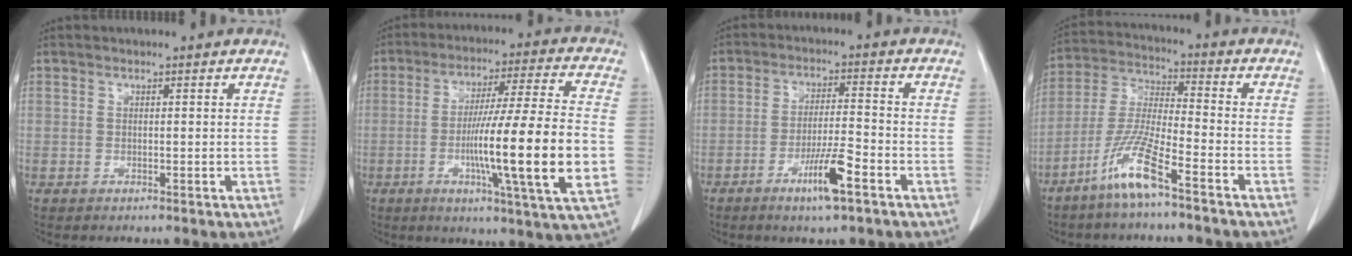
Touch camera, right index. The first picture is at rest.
{"total": 18.5, "force": [-3.6, -0.7, 18.2], "torque": [-0.283, -0.007, -0.062]}
{"total": 7.2, "force": [-4.0, 0.3, 5.9], "torque": [-0.108, -0.007, -0.070]}
{"total": 9.9, "force": [-6.4, 0.2, 7.6], "torque": [-0.166, -0.017, -0.131]}